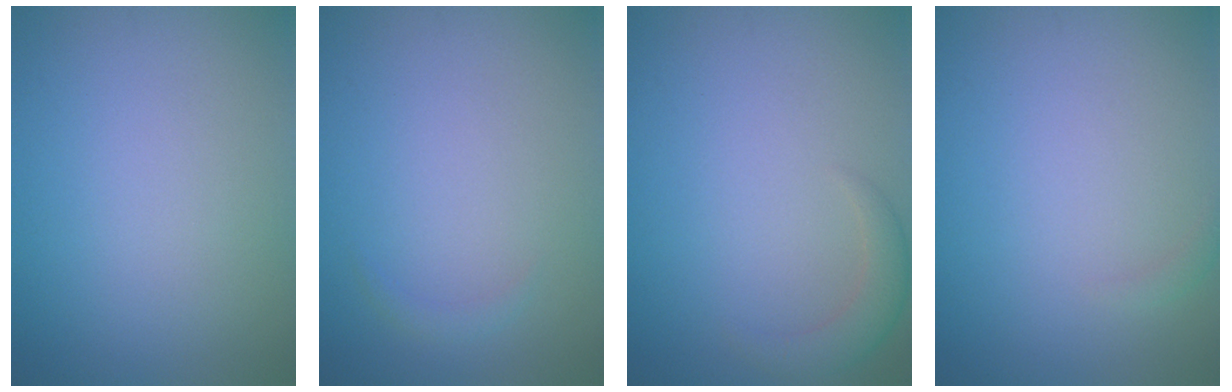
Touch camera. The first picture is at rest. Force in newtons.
{"total": 0.7, "press": 0.7, "slide": 0.1}
{"total": 2.2, "press": 2.2, "slide": 0.2}
{"total": 0.6, "press": 0.6, "slide": 0.2}